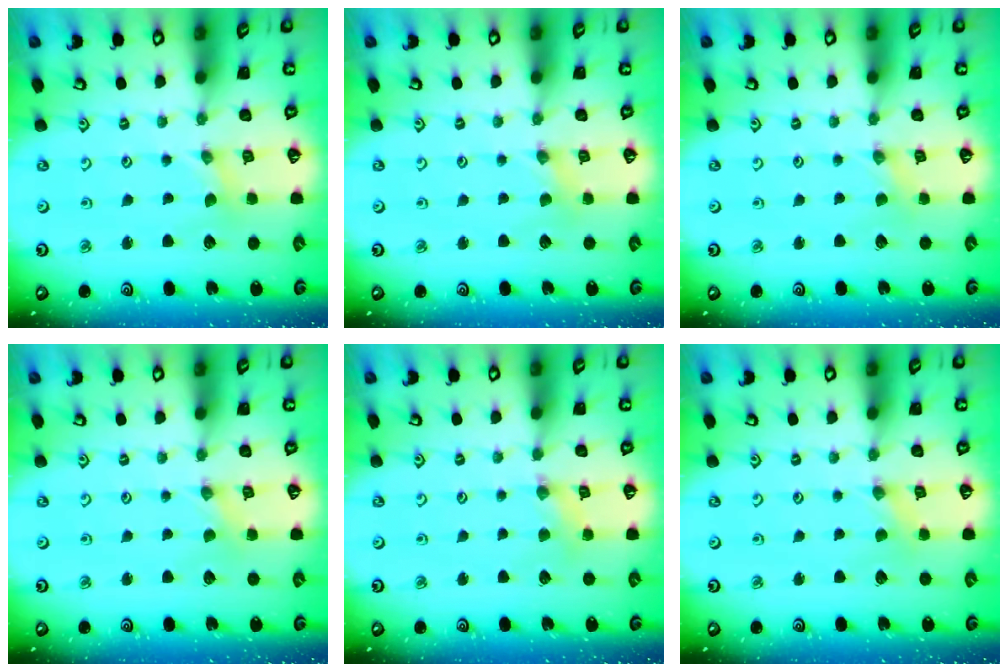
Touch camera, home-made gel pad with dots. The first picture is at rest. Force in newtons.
{"total": 0.9, "press": 0.9, "slide": 0.2}
{"total": 0.0}
{"total": 0.0}
{"total": 2.7, "press": 2.7, "slide": 0.3}
{"total": 0.0}